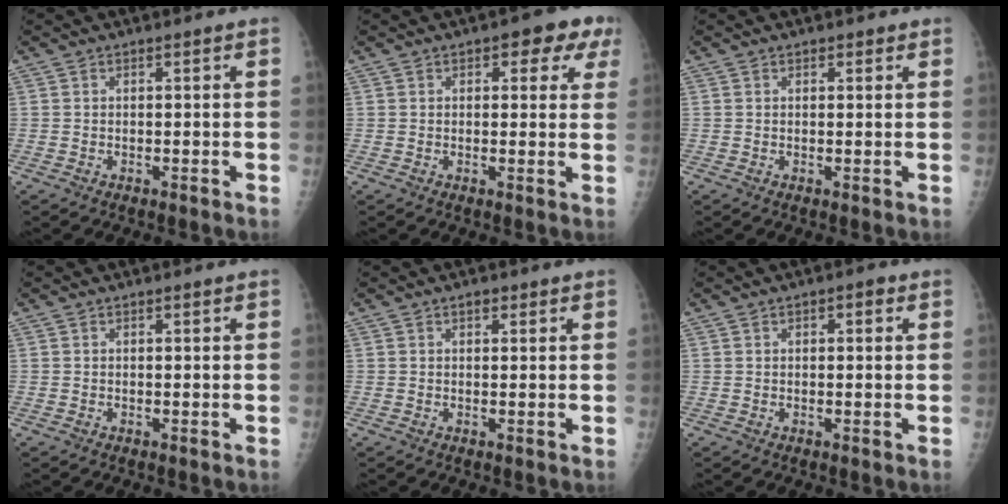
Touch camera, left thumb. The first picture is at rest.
{"total": 6.5, "force": [3.1, 3.3, 4.7], "torque": [-0.016, -0.004, 0.026]}
{"total": 1.1, "force": [0.8, 0.7, 0.5], "torque": [0.002, -0.004, 0.007]}
{"total": 0.0}
{"total": 1.5, "force": [0.9, 0.9, 0.8], "torque": [-0.005, -0.003, 0.011]}
{"total": 2.3, "force": [0.9, 1.2, 1.7], "torque": [-0.014, 0.001, 0.010]}